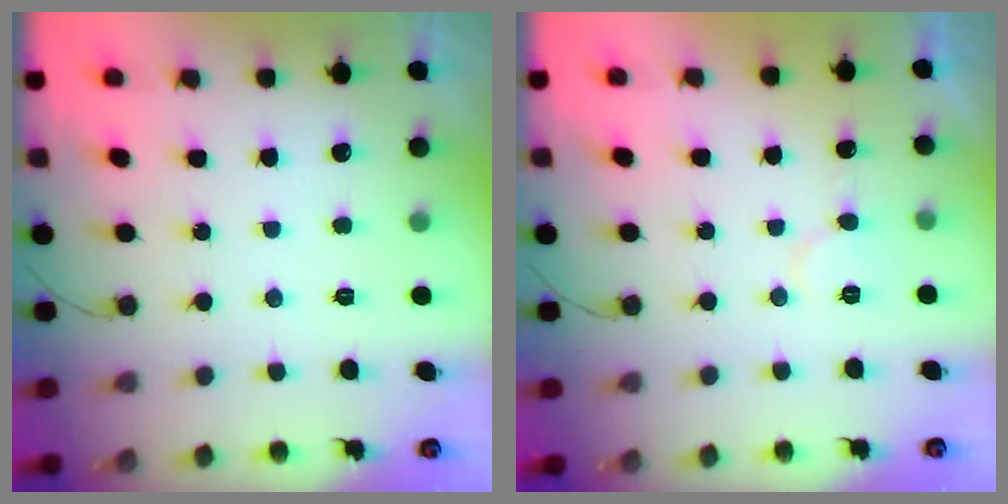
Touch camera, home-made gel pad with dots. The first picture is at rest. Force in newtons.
{"total": 4.9, "press": 4.9, "slide": 0.5}